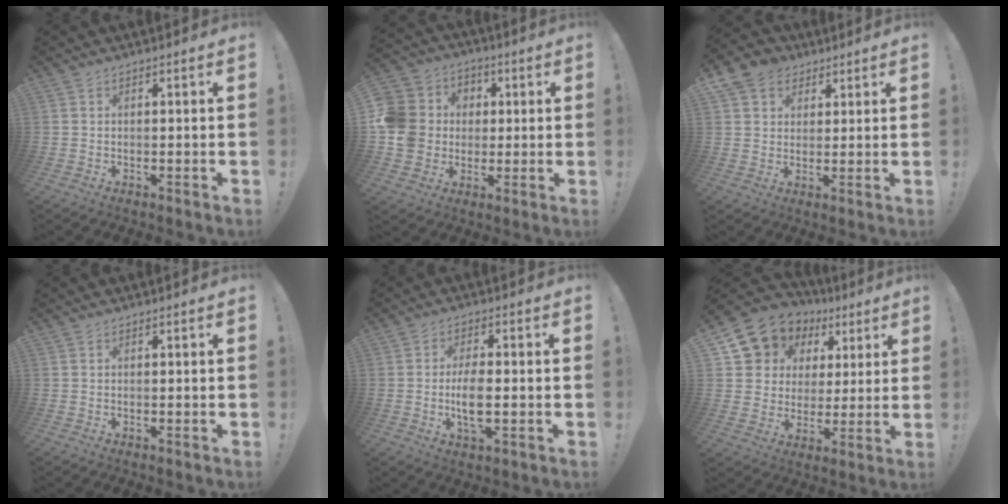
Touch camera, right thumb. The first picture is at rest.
{"total": 13.6, "force": [-0.3, 12.5, 5.3], "torque": [-0.095, 0.010, 0.000]}
{"total": 8.1, "force": [4.0, 6.7, 2.3], "torque": [-0.044, -0.014, 0.084]}
{"total": 0.0}
{"total": 7.3, "force": [-1.1, 2.5, 6.8], "torque": [-0.137, -0.007, -0.023]}
{"total": 11.0, "force": [5.7, 8.9, 2.8], "torque": [-0.048, -0.041, 0.119]}